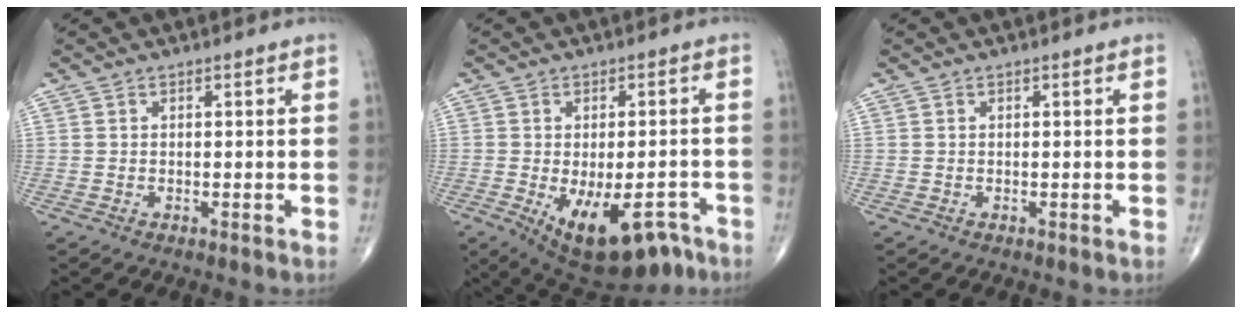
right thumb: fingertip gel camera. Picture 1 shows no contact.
{"total": 14.3, "force": [-7.2, 6.6, 10.4], "torque": [-0.132, 0.014, -0.092]}
{"total": 0.0}